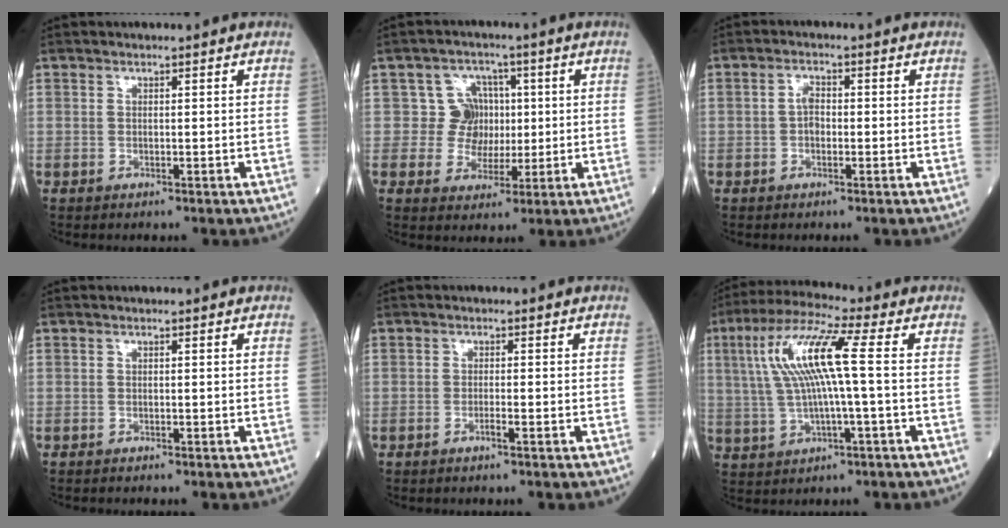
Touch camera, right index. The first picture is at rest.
{"total": 5.7, "force": [0.7, 5.6, 0.6], "torque": [0.008, 0.018, 0.012]}
{"total": 2.0, "force": [-0.3, 1.2, 1.5], "torque": [-0.022, 0.007, -0.006]}
{"total": 0.6, "force": [-0.6, 0.0, 0.2], "torque": [-0.002, 0.000, -0.011]}
{"total": 1.1, "force": [-0.7, -0.1, 0.9], "torque": [-0.021, 0.001, -0.011]}
{"total": 11.5, "force": [1.5, 0.6, 11.4], "torque": [-0.234, 0.026, 0.027]}